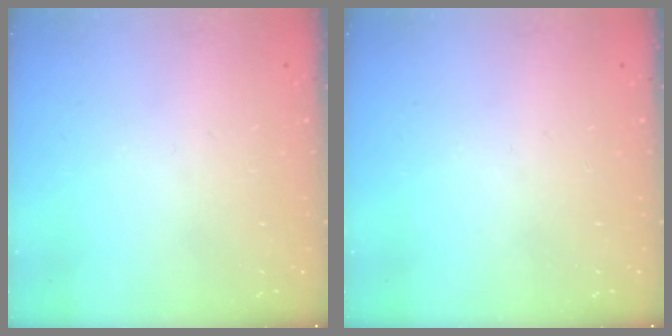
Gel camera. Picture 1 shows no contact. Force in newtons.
{"total": 0.0}